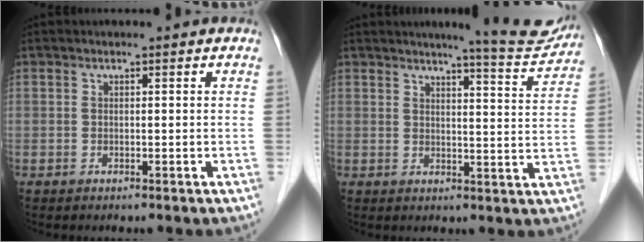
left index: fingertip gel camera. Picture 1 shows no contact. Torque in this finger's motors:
{"motor_torque": [0.59, -0.87, 0.04, 0.03]}